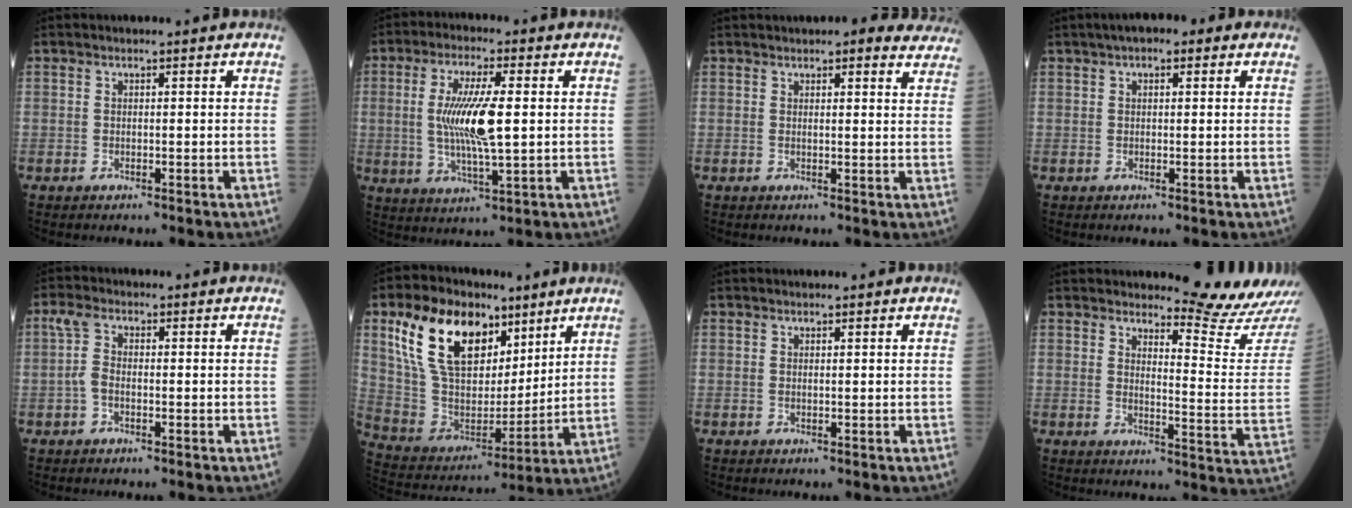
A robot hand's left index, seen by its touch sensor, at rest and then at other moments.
{"total": 10.2, "force": [0.7, 1.6, 10.1], "torque": [-0.206, -0.002, 0.017]}
{"total": 9.7, "force": [8.9, 2.3, 3.3], "torque": [-0.018, 0.006, 0.081]}
{"total": 4.5, "force": [2.6, 2.0, 3.1], "torque": [-0.050, 0.030, 0.036]}
{"total": 2.8, "force": [-0.5, 1.4, 2.4], "torque": [-0.059, 0.008, -0.011]}
{"total": 18.0, "force": [9.7, 10.2, 11.2], "torque": [-0.233, 0.033, 0.188]}
{"total": 0.9, "force": [0.8, 0.2, 0.3], "torque": [-0.010, 0.011, 0.013]}
{"total": 11.5, "force": [11.3, -2.0, 0.6], "torque": [-0.007, -0.117, 0.130]}